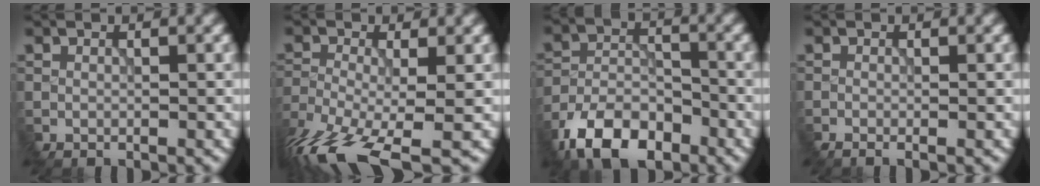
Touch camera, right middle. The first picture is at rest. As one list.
[{"total": 9.2, "force": [-6.4, 2.7, 6.1], "torque": [-0.123, -0.022, -0.121]}, {"total": 7.7, "force": [-5.8, 3.6, 3.7], "torque": [-0.058, -0.007, -0.114]}, {"total": 0.7, "force": [-0.5, -0.3, 0.4], "torque": [0.000, -0.002, -0.013]}]